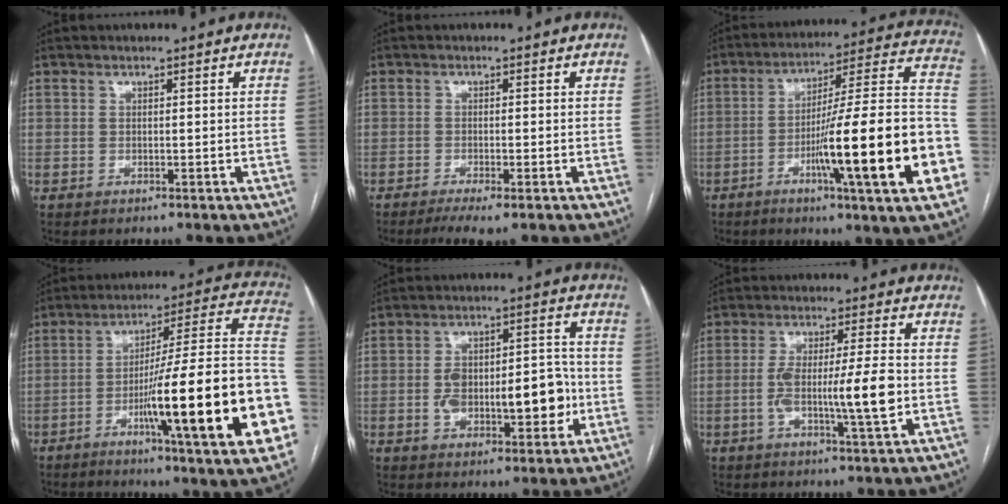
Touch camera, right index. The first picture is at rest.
{"total": 4.1, "force": [-2.8, 0.3, 3.0], "torque": [-0.047, -0.010, -0.045]}
{"total": 25.1, "force": [-7.5, 0.5, 24.0], "torque": [-0.280, 0.002, -0.118]}
{"total": 27.9, "force": [-7.4, 1.2, 26.8], "torque": [-0.297, -0.002, -0.117]}
{"total": 13.7, "force": [-2.3, 6.3, 12.0], "torque": [-0.188, 0.027, -0.023]}
{"total": 10.4, "force": [-1.7, 0.6, 10.2], "torque": [-0.181, 0.002, -0.031]}